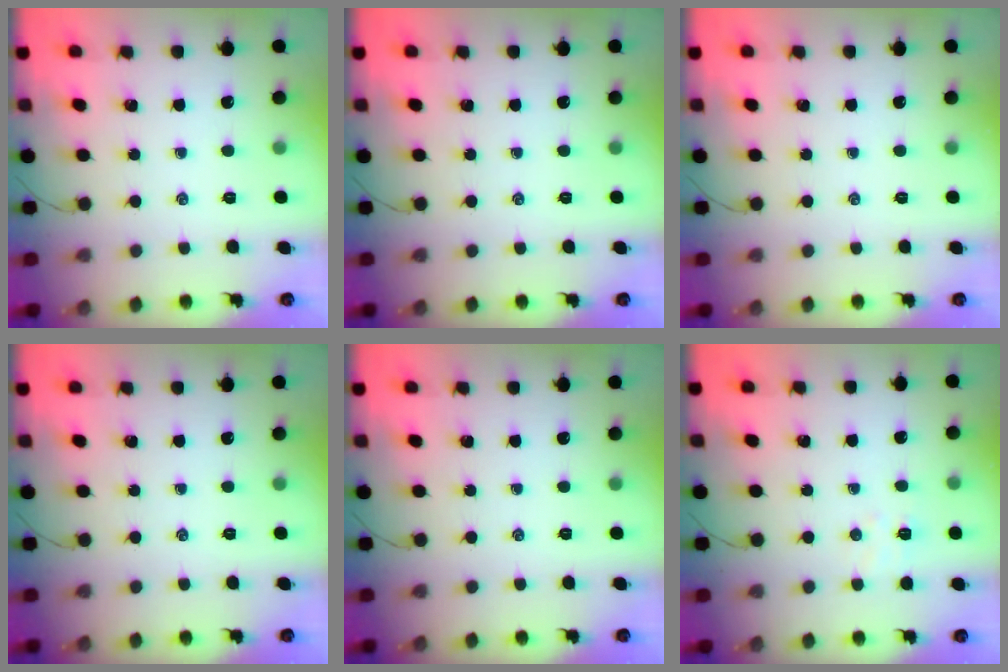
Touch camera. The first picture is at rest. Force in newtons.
{"total": 0.0}
{"total": 0.0}
{"total": 0.0}
{"total": 0.0}
{"total": 4.6, "press": 4.4, "slide": 1.2}